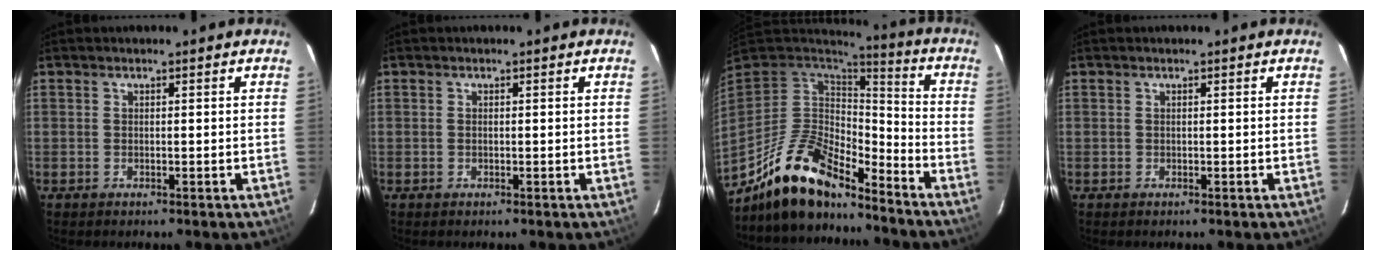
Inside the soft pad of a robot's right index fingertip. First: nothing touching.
{"total": 0.0}
{"total": 16.5, "force": [-13.0, 5.3, 8.7], "torque": [-0.182, -0.011, -0.240]}
{"total": 0.0}